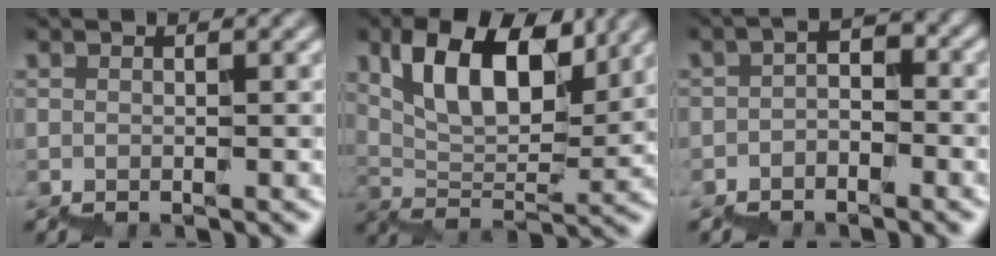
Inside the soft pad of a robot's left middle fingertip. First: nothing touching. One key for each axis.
{"total": 8.4, "fx": 5.9, "fy": 3.3, "fz": 4.9, "tx": -0.082, "ty": 0.014, "tz": 0.108}
{"total": 1.4, "fx": -1.0, "fy": 0.7, "fz": 0.6, "tx": -0.013, "ty": 0.013, "tz": -0.019}